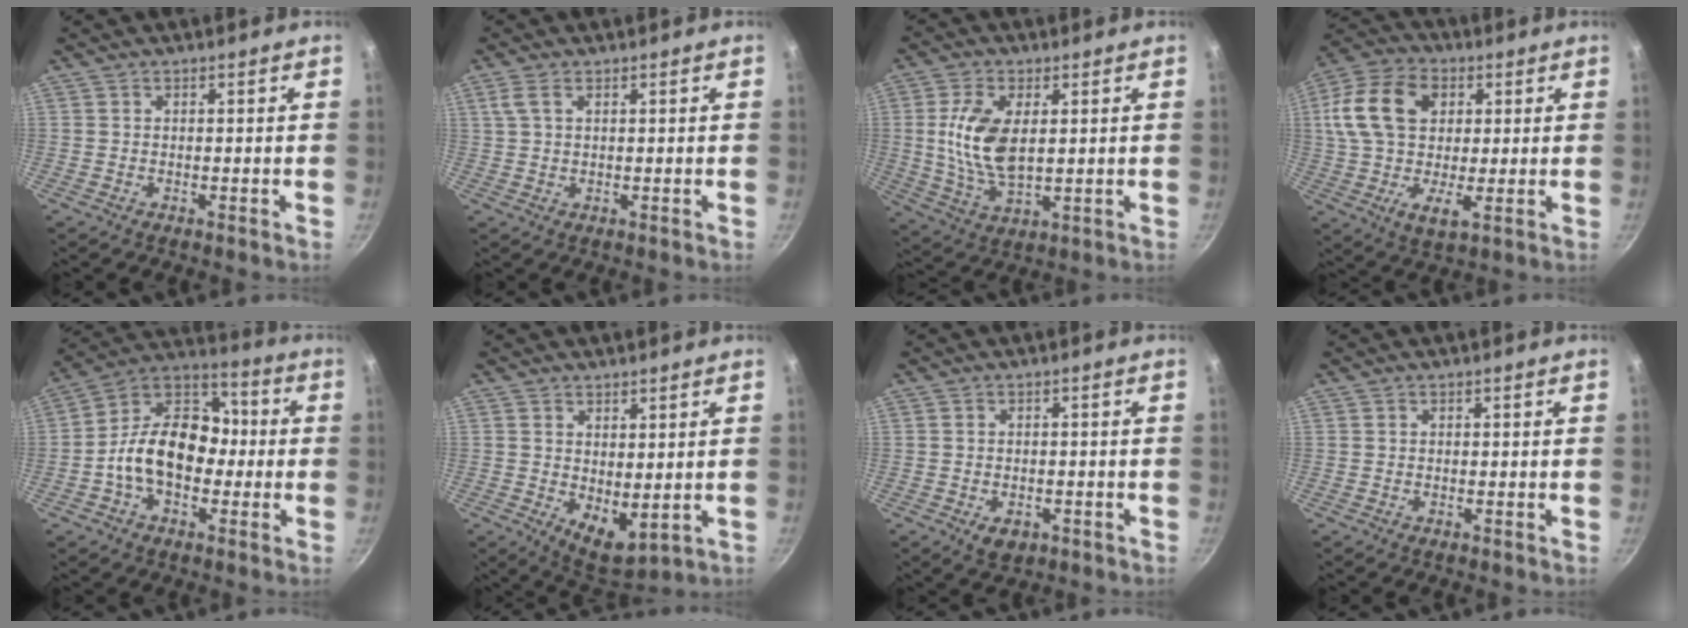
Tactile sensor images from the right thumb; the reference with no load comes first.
{"total": 2.9, "force": [1.3, 1.3, 2.2], "torque": [-0.051, 0.005, 0.029]}
{"total": 11.7, "force": [1.8, 6.1, 9.8], "torque": [-0.188, -0.009, 0.039]}
{"total": 17.1, "force": [3.9, 11.3, 12.2], "torque": [-0.209, 0.007, 0.054]}
{"total": 16.3, "force": [-2.2, 11.5, 11.4], "torque": [-0.142, 0.051, -0.058]}
{"total": 7.2, "force": [1.2, 3.8, 6.0], "torque": [-0.075, -0.030, 0.034]}
{"total": 2.8, "force": [-1.2, 1.9, 1.6], "torque": [-0.025, 0.009, -0.010]}
{"total": 0.0}